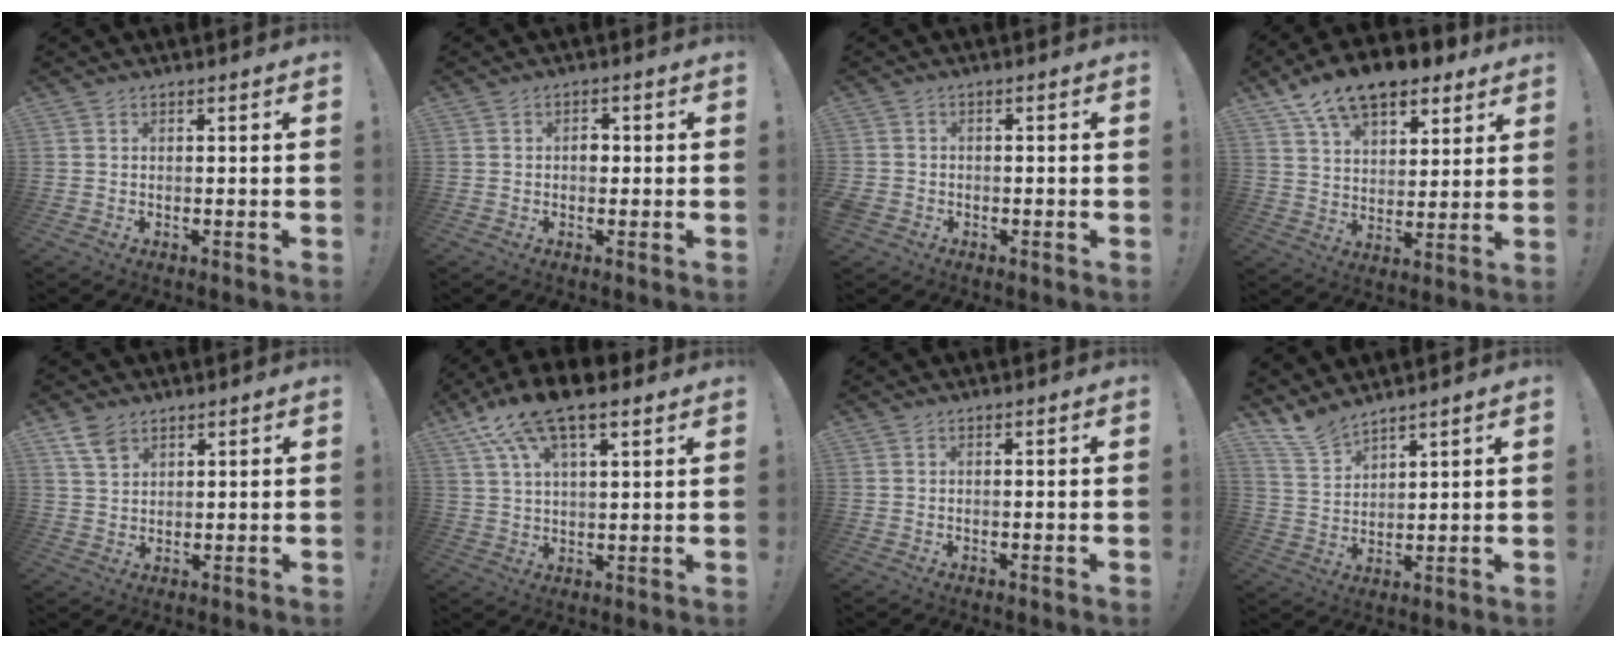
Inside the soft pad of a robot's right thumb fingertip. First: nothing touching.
{"total": 2.7, "force": [-0.5, 2.0, 1.8], "torque": [-0.025, 0.006, -0.014]}
{"total": 2.3, "force": [-1.5, 1.5, 0.9], "torque": [-0.017, 0.009, -0.027]}
{"total": 13.9, "force": [10.1, 7.0, 6.5], "torque": [-0.116, -0.062, 0.187]}
{"total": 5.7, "force": [3.7, 3.6, 2.5], "torque": [-0.038, -0.018, 0.070]}
{"total": 13.3, "force": [8.7, 4.8, 8.9], "torque": [-0.164, -0.031, 0.157]}
{"total": 0.0}
{"total": 7.3, "force": [6.7, 1.8, 2.2], "torque": [-0.049, -0.046, 0.129]}